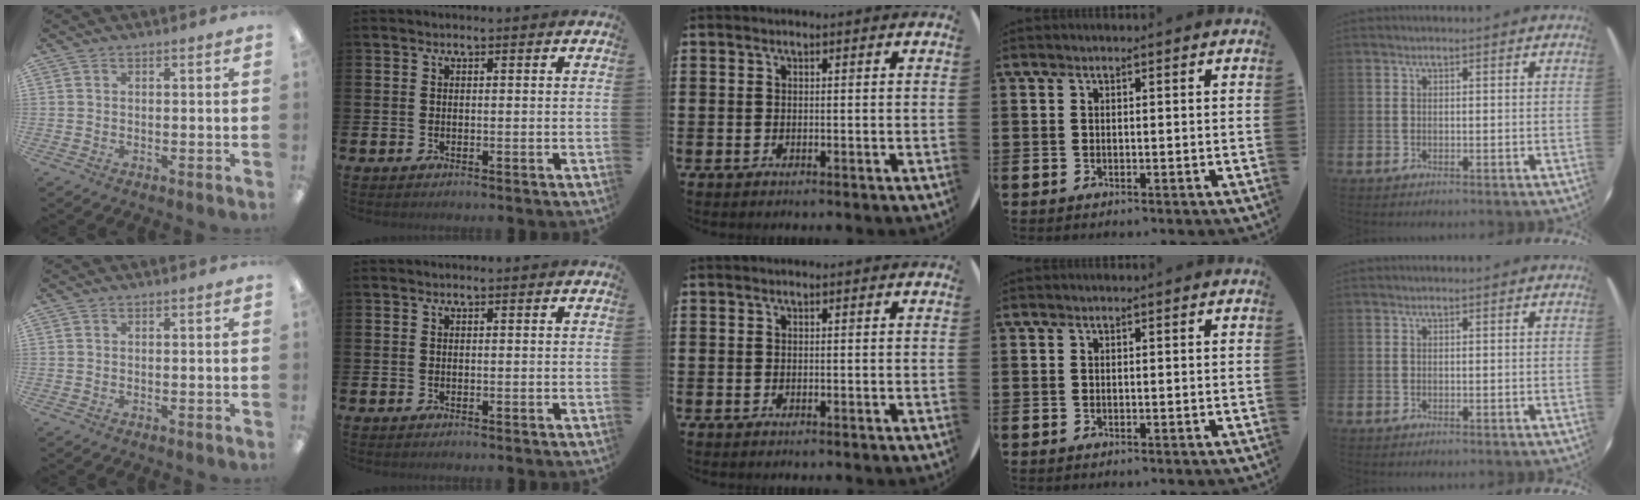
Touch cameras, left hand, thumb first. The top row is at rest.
{}